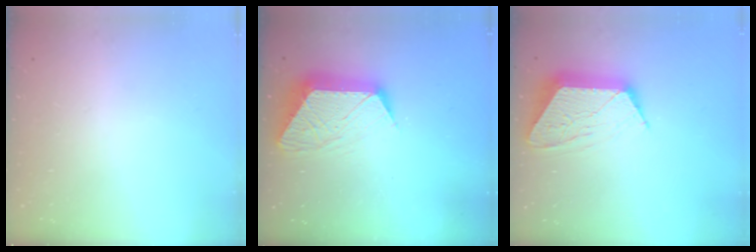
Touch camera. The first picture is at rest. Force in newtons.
{"total": 13.5, "press": 13.5, "slide": 1.0}
{"total": 12.6, "press": 12.6, "slide": 0.8}